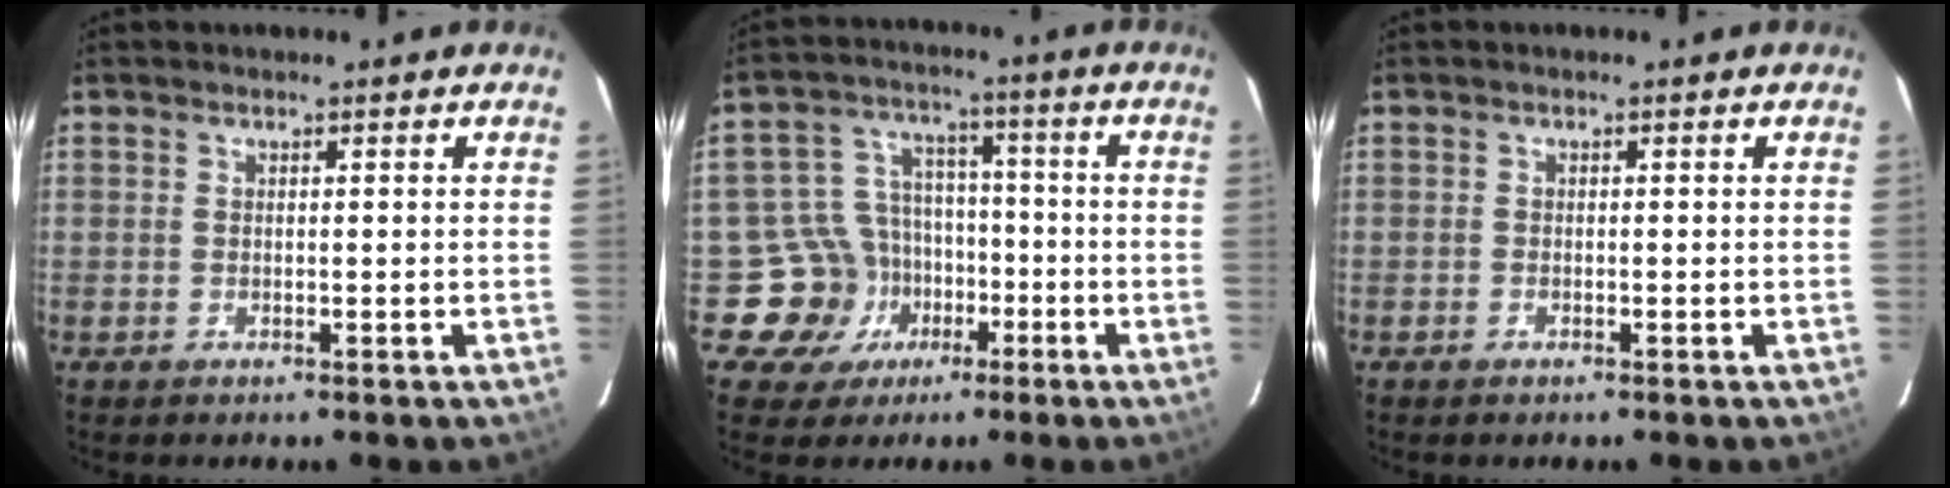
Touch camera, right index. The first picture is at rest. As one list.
[{"total": 10.7, "force": [-4.8, 9.5, 1.3], "torque": [-0.047, 0.040, -0.064]}, {"total": 0.7, "force": [-0.6, 0.4, 0.1], "torque": [-0.004, 0.001, -0.011]}]